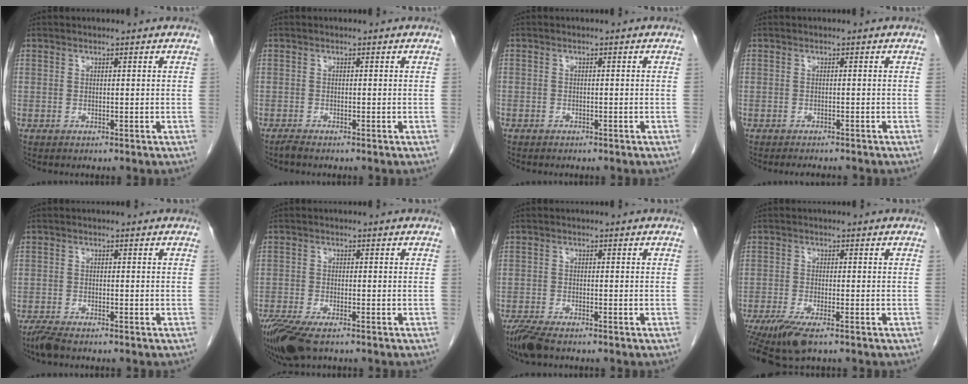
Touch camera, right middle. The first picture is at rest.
{"total": 0.9, "force": [-0.8, -0.1, 0.4], "torque": [-0.014, -0.003, -0.018]}
{"total": 0.9, "force": [-0.7, 0.5, 0.2], "torque": [-0.003, 0.002, -0.009]}
{"total": 2.8, "force": [-2.6, 0.5, 0.9], "torque": [-0.012, -0.007, -0.032]}
{"total": 2.8, "force": [-2.3, 0.4, 1.5], "torque": [-0.038, -0.009, -0.044]}
{"total": 8.8, "force": [-6.3, 2.4, 5.6], "torque": [-0.104, -0.020, -0.111]}
{"total": 4.4, "force": [-3.5, 0.8, 2.6], "torque": [-0.054, -0.013, -0.063]}
{"total": 7.0, "force": [-4.8, 1.3, 5.0], "torque": [-0.089, -0.018, -0.084]}